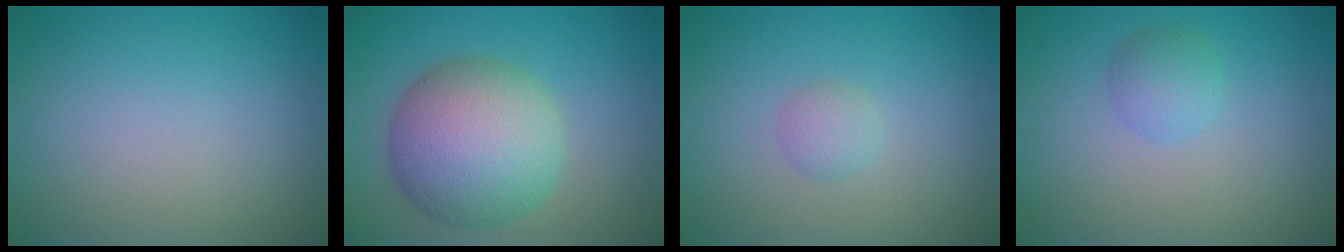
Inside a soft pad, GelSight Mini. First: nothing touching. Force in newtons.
{"total": 9.0, "press": 9.0, "slide": 0.4}
{"total": 1.3, "press": 1.3, "slide": 0.1}
{"total": 1.9, "press": 1.9, "slide": 0.1}